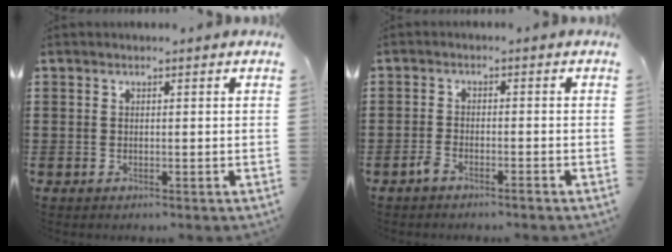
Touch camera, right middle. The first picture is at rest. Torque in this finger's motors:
{"motor_torque": [0.49, -0.38, 0.02, 0.04]}